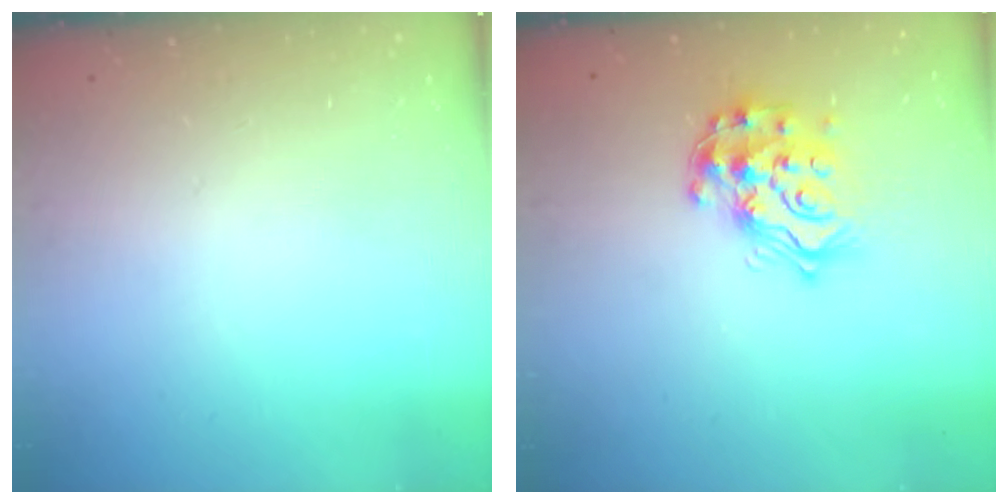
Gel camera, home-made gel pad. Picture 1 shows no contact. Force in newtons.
{"total": 14.5, "press": 14.4, "slide": 1.0}